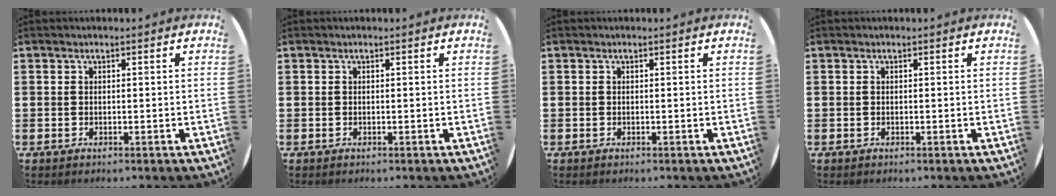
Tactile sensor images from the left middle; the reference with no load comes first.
{"total": 0.0}
{"total": 0.0}
{"total": 0.0}